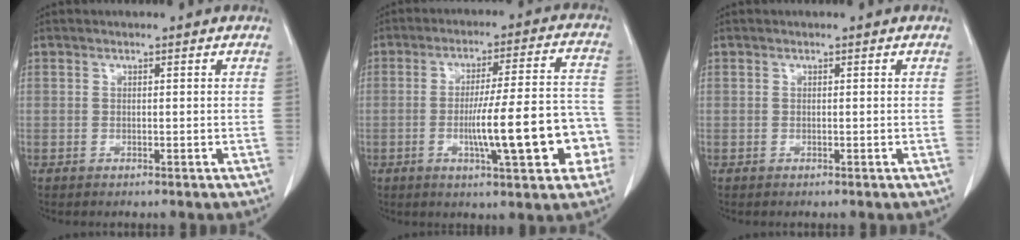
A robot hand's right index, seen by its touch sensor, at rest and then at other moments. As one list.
[{"total": 14.8, "force": [-4.0, 2.3, 14.1], "torque": [-0.205, 0.024, -0.053]}, {"total": 0.0}]